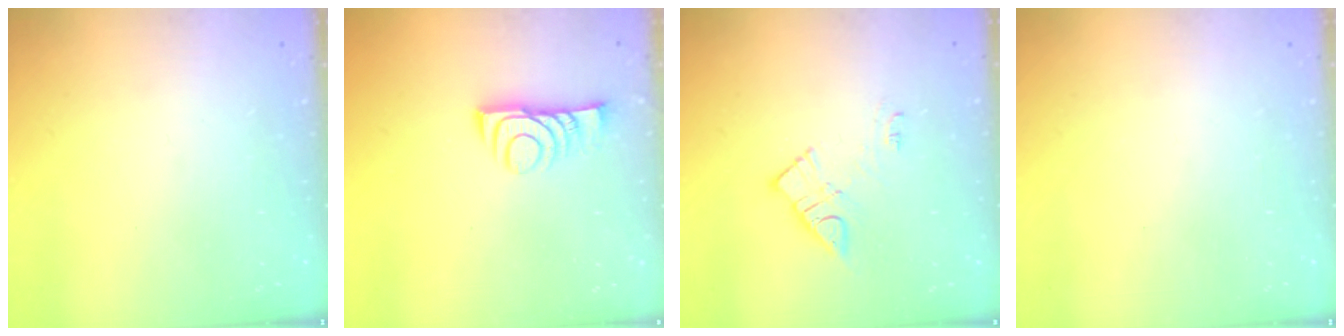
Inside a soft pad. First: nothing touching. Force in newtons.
{"total": 8.6, "press": 8.5, "slide": 0.8}
{"total": 10.5, "press": 10.5, "slide": 0.7}
{"total": 1.8, "press": 1.8, "slide": 0.1}